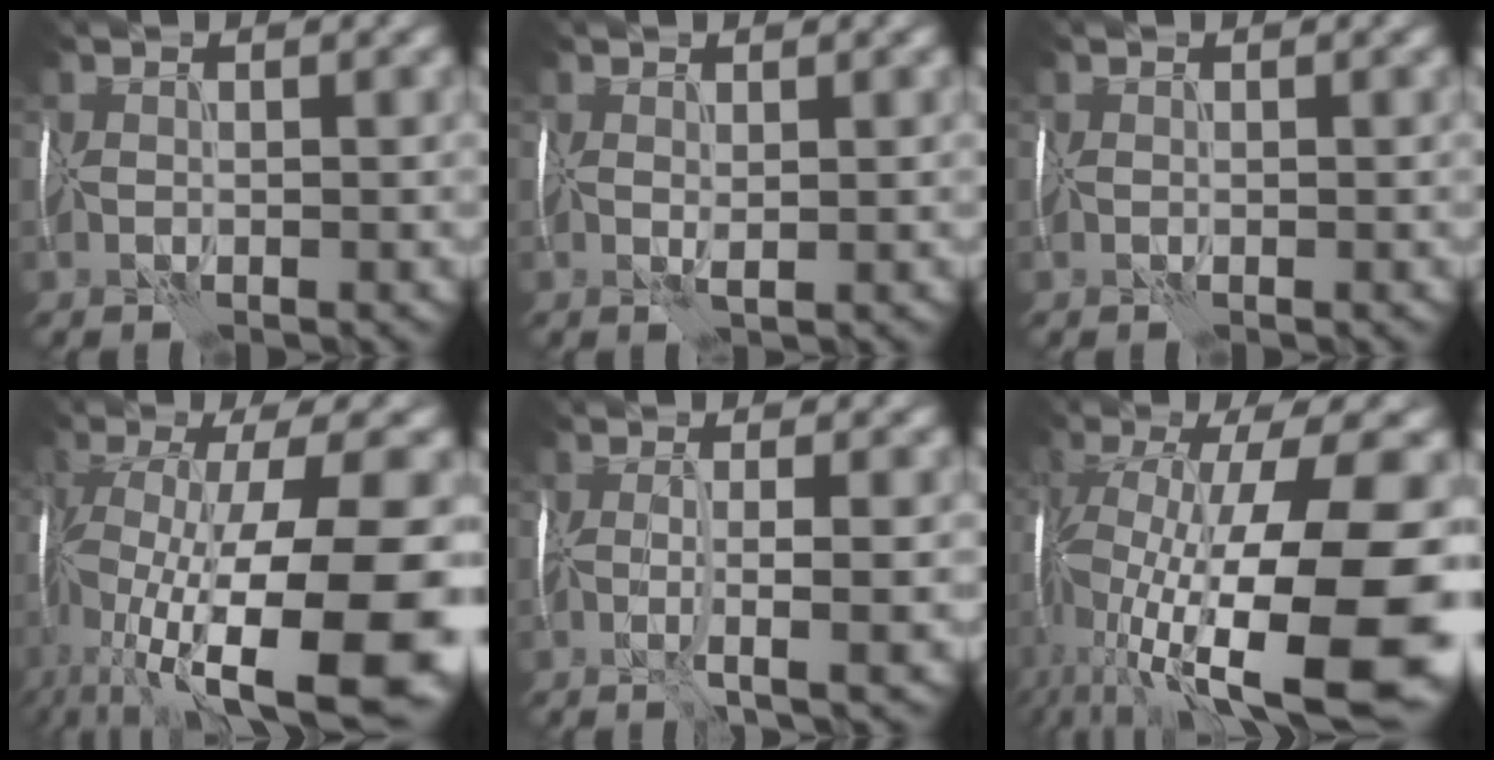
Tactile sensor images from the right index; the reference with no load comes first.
{"total": 0.9, "force": [0.3, 0.2, 0.8], "torque": [-0.015, 0.001, 0.006]}
{"total": 0.0}
{"total": 17.3, "force": [-6.0, 5.5, 15.3], "torque": [-0.261, -0.001, -0.091]}
{"total": 3.7, "force": [-0.4, 0.7, 3.6], "torque": [-0.052, -0.003, -0.008]}
{"total": 17.4, "force": [-4.3, 5.4, 16.0], "torque": [-0.266, -0.004, -0.070]}